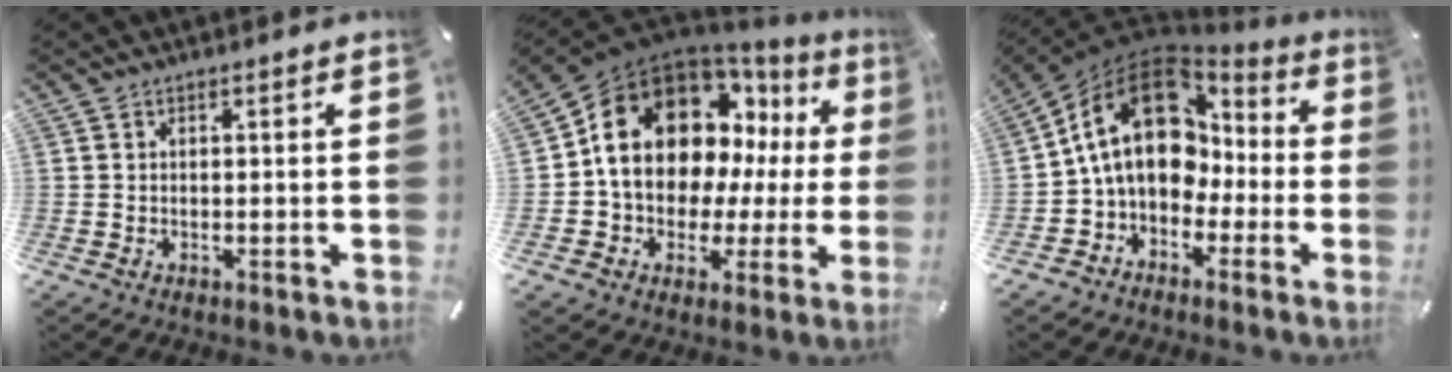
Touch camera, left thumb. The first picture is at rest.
{"total": 18.4, "force": [5.9, 13.6, 10.8], "torque": [-0.194, -0.037, 0.107]}
{"total": 19.0, "force": [2.4, 14.3, 12.3], "torque": [-0.234, 0.001, 0.043]}